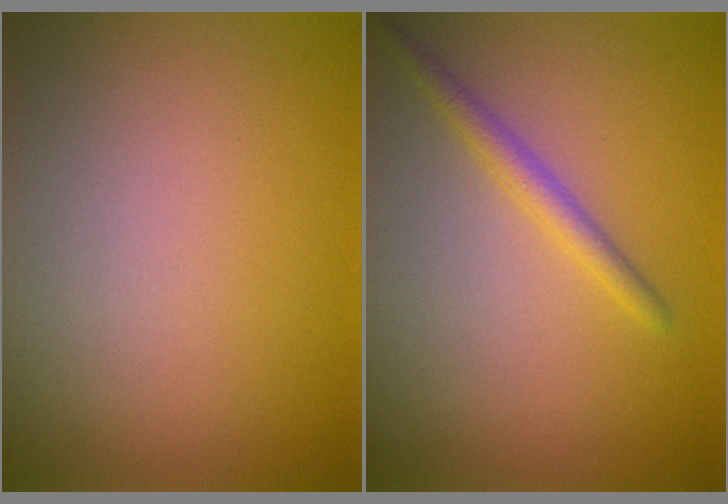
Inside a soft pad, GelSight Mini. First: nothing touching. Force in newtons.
{"total": 1.9, "press": 1.9, "slide": 0.1}